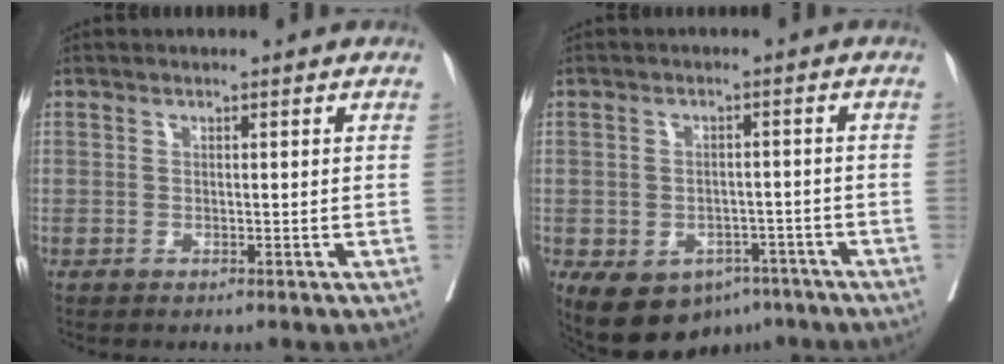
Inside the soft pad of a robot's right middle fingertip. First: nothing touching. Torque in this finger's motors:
{"motor_torque": [0.83, -0.79, 0.12, 0.08]}